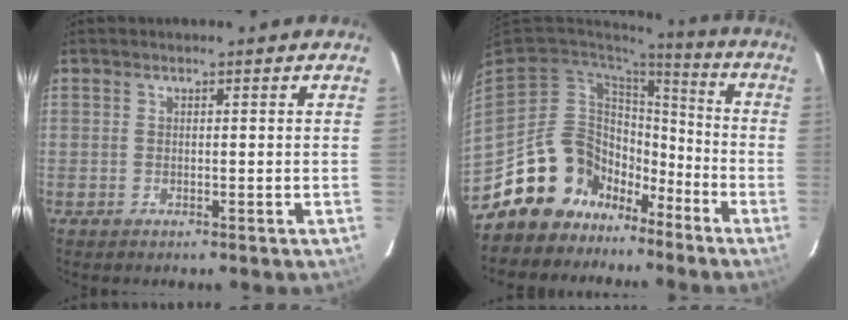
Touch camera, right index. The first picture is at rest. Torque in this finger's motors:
{"motor_torque": [1.04, -1.09, 0.53, 0.01]}